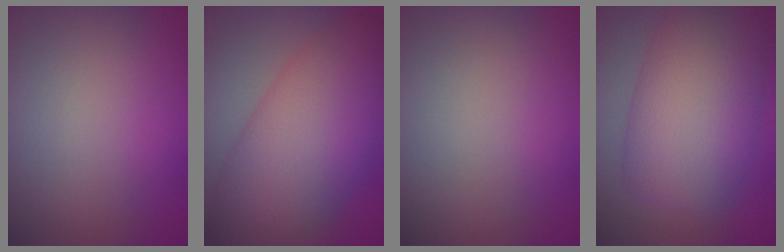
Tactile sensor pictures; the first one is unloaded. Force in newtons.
{"total": 10.3, "press": 10.3, "slide": 0.1}
{"total": 0.0}
{"total": 10.3, "press": 10.3, "slide": 0.4}